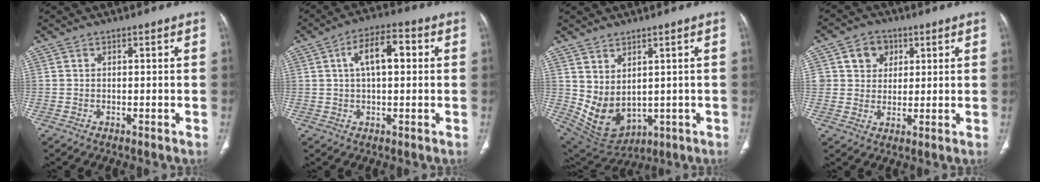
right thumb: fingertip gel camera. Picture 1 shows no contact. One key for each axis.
{"total": 8.3, "fx": 1.7, "fy": 3.8, "fz": 7.2, "tx": -0.116, "ty": 0.020, "tz": 0.021}
{"total": 9.2, "fx": 1.4, "fy": 6.0, "fz": 6.8, "tx": -0.112, "ty": -0.020, "tz": 0.062}
{"total": 5.8, "fx": 2.0, "fy": 5.1, "fz": 1.8, "tx": 0.003, "ty": -0.002, "tz": 0.031}